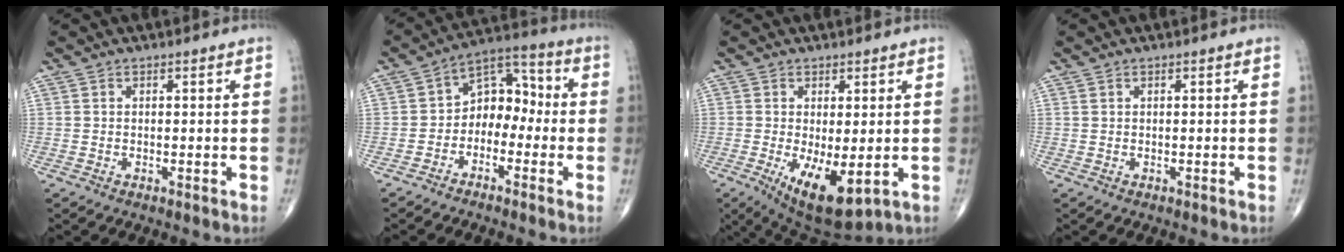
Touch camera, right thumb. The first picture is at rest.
{"total": 8.8, "force": [-2.0, 6.3, 5.8], "torque": [-0.056, 0.048, -0.051]}
{"total": 10.6, "force": [-2.6, 4.3, 9.4], "torque": [-0.145, -0.024, -0.023]}
{"total": 0.0}